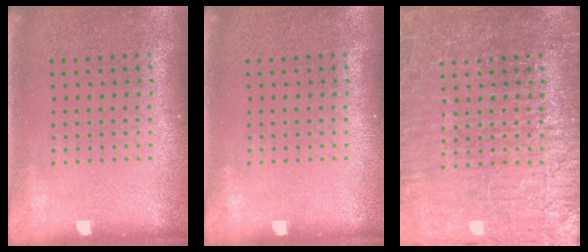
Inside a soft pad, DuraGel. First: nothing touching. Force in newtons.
{"total": 0.0}
{"total": 6.9, "press": 6.9, "slide": 1.0}